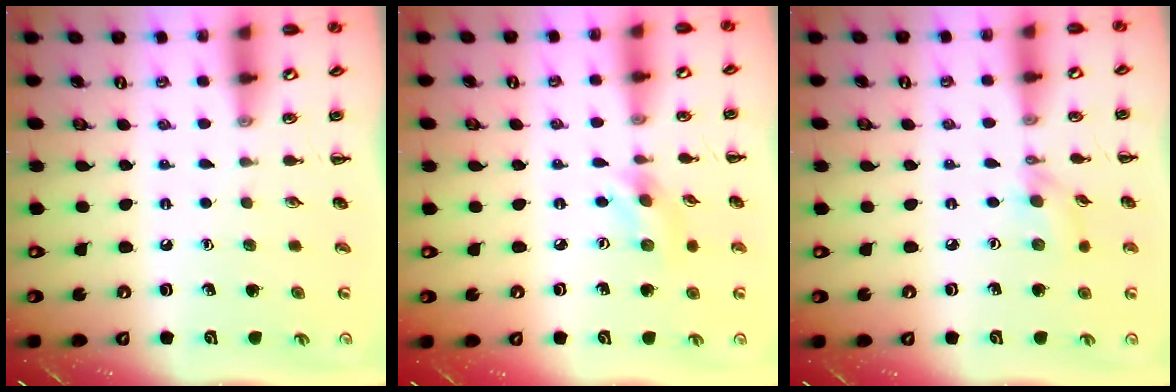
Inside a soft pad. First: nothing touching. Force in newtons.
{"total": 2.6, "press": 2.6, "slide": 0.6}
{"total": 3.5, "press": 3.3, "slide": 1.1}